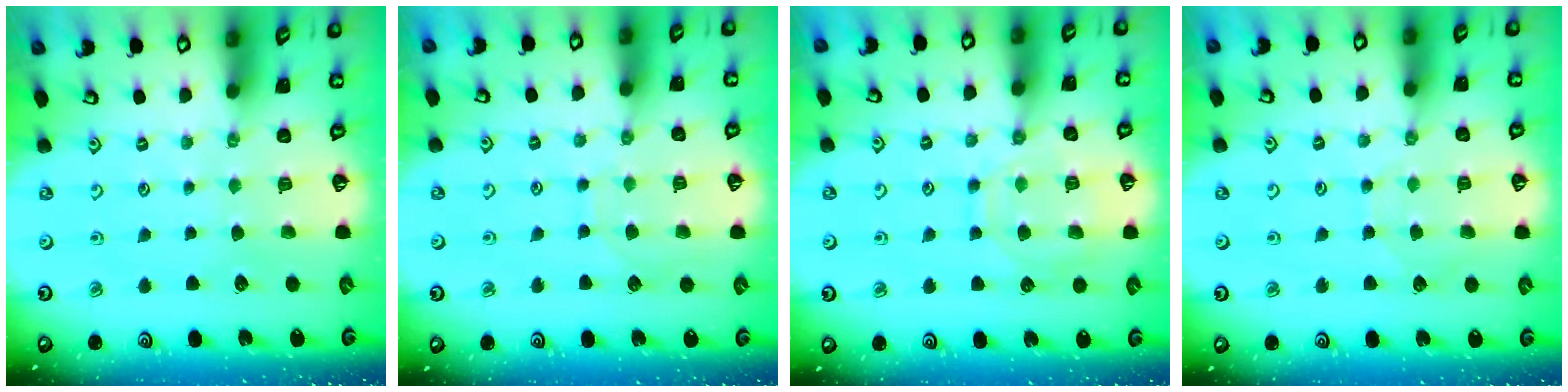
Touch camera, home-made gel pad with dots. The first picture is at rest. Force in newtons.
{"total": 5.9, "press": 5.9, "slide": 0.5}
{"total": 11.7, "press": 11.7, "slide": 1.1}
{"total": 5.7, "press": 5.7, "slide": 0.6}